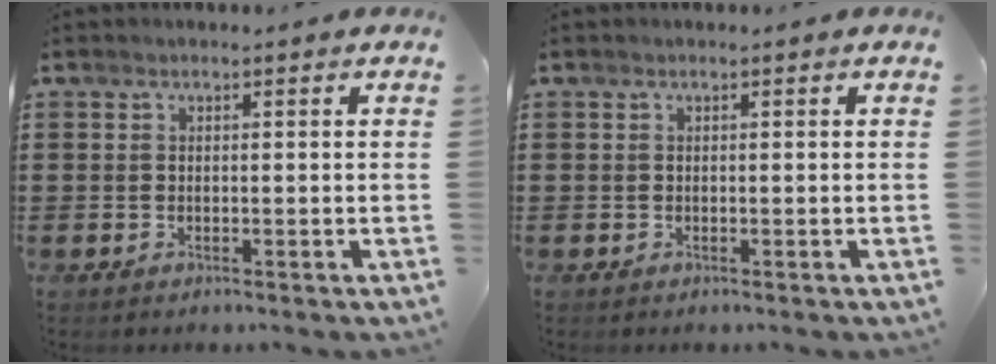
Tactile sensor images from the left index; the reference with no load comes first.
{"total": 0.0}